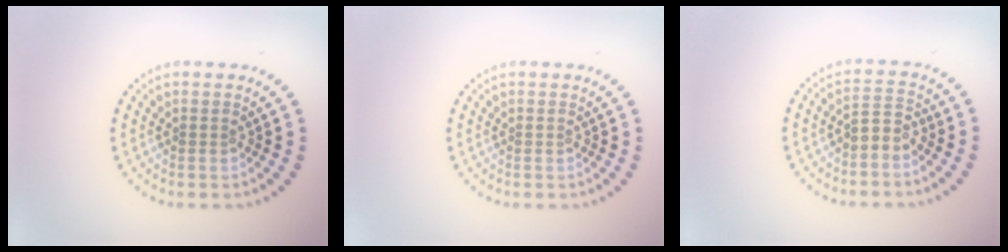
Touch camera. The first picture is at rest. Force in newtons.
{"total": 0.0}
{"total": 1.8, "press": 1.5, "slide": 1.1}